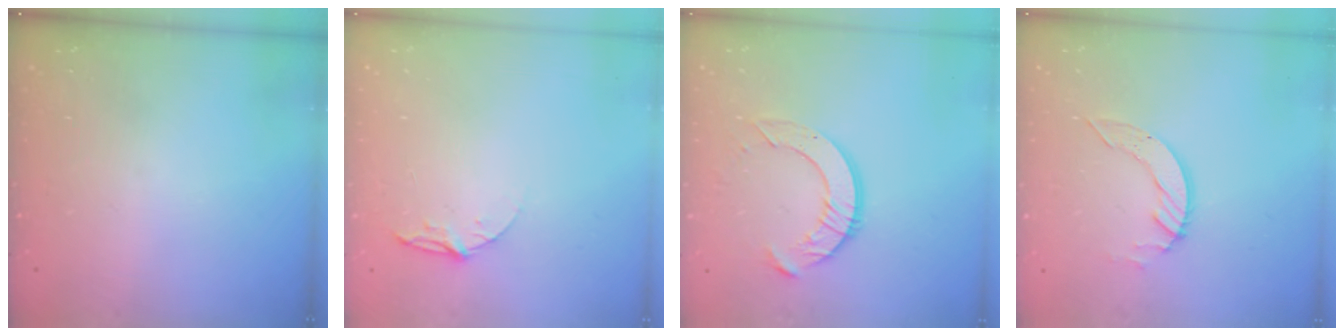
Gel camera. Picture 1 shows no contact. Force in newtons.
{"total": 5.3, "press": 5.3, "slide": 0.5}
{"total": 9.6, "press": 9.6, "slide": 1.0}
{"total": 5.4, "press": 5.4, "slide": 0.1}